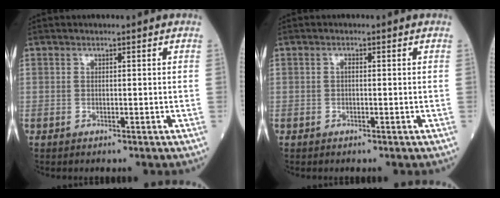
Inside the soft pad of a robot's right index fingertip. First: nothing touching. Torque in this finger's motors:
{"motor_torque": [0.32, -0.04, 0.09, 0.01]}